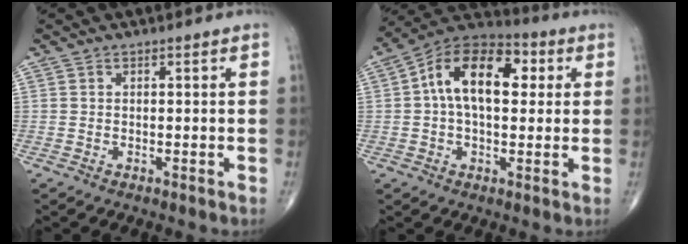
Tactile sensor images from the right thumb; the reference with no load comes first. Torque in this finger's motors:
{"motor_torque": [0.15, 0.48, 0.94, 0.75, 0.12]}